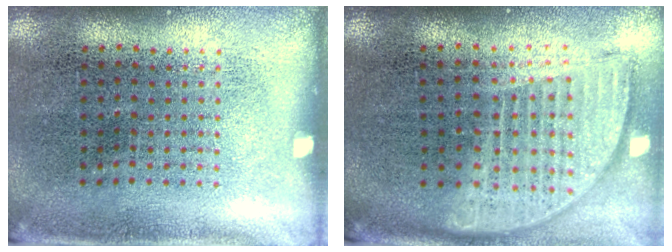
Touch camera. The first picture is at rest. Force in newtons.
{"total": 1.8, "press": 1.5, "slide": 1.0}